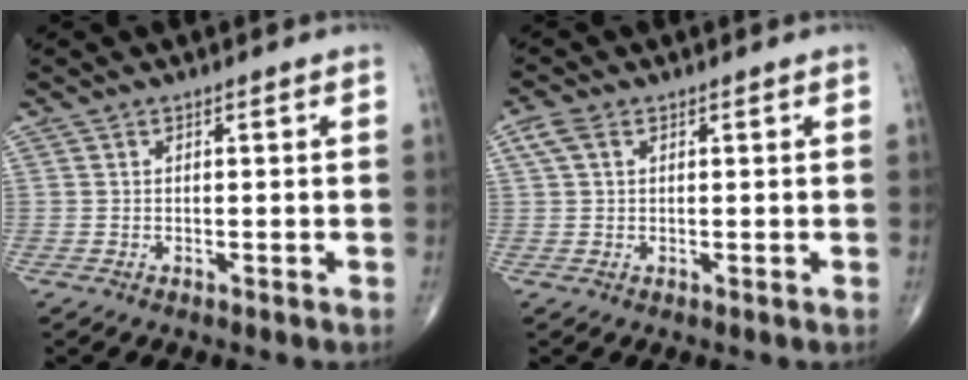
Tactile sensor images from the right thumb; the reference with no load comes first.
{"total": 2.8, "force": [1.1, 1.8, 1.9], "torque": [-0.050, 0.014, 0.024]}